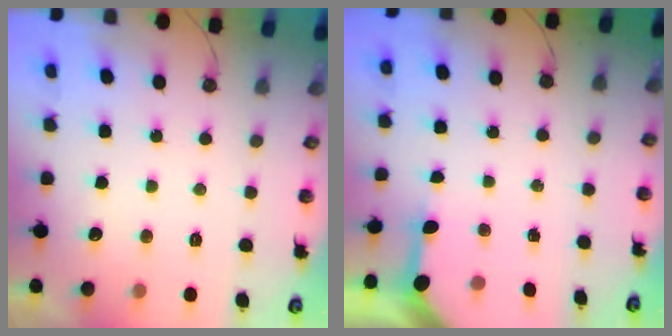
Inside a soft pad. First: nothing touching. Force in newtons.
{"total": 3.4, "press": 3.4, "slide": 0.4}